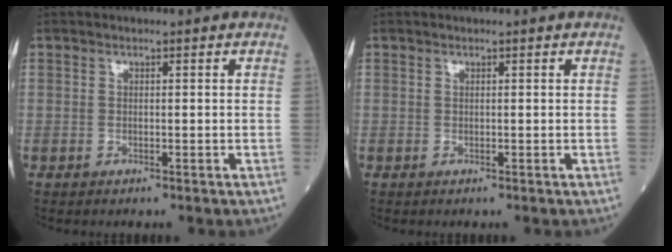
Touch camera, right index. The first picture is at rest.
{"total": 0.0}